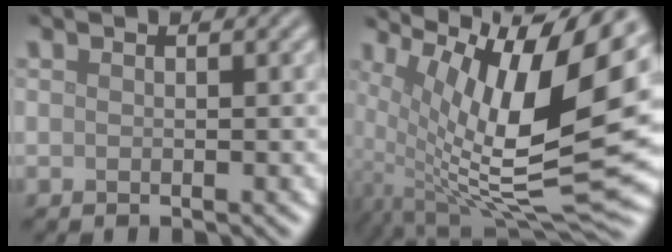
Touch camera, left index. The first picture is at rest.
{"total": 15.1, "force": [3.3, 4.9, 13.9], "torque": [-0.261, -0.001, 0.071]}